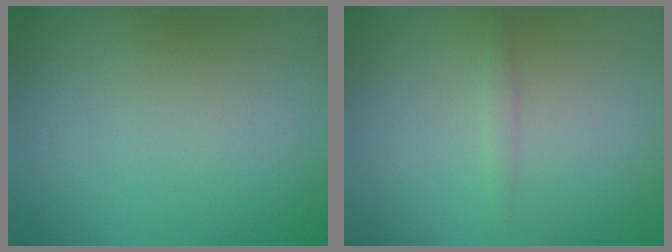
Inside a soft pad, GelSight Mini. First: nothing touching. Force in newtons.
{"total": 0.7, "press": 0.7, "slide": 0.1}